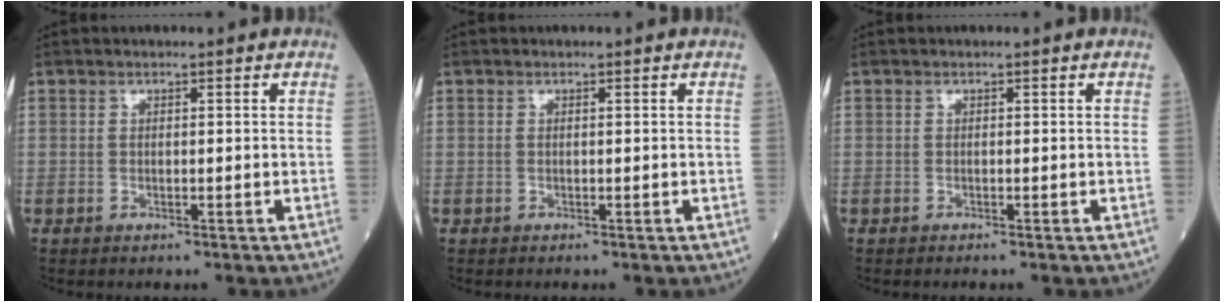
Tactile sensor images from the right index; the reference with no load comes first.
{"total": 0.0}
{"total": 0.0}